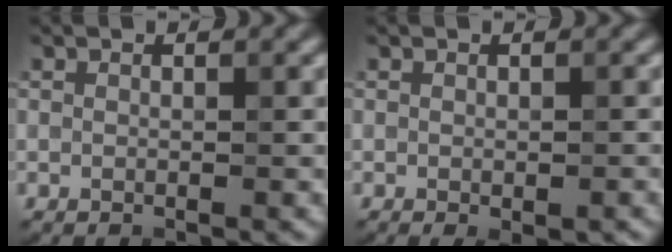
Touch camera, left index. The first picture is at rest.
{"total": 1.0, "force": [-0.6, 0.2, 0.8], "torque": [-0.015, -0.006, -0.004]}